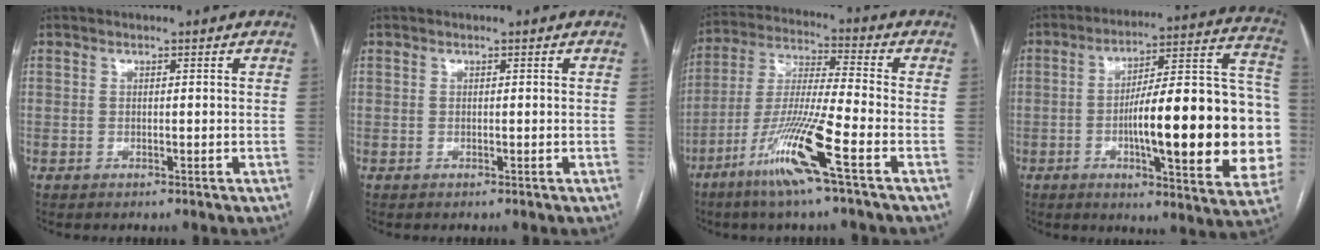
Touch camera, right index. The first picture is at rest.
{"total": 0.0}
{"total": 13.2, "force": [-6.8, -0.7, 11.3], "torque": [-0.229, -0.024, -0.134]}
{"total": 26.2, "force": [-3.7, 5.0, 25.5], "torque": [-0.284, 0.026, -0.047]}